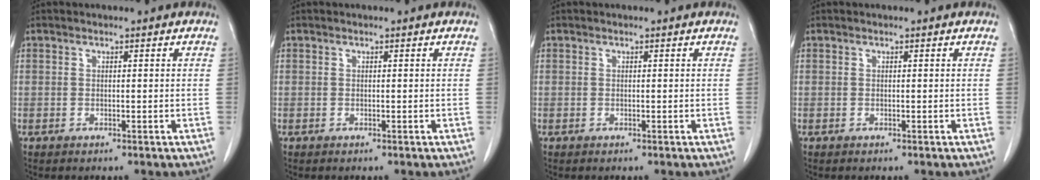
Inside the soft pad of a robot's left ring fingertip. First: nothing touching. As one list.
[{"total": 0.0}, {"total": 0.0}, {"total": 0.0}]